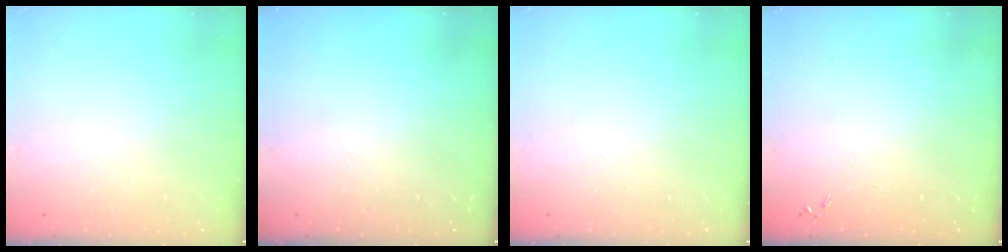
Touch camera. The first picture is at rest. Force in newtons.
{"total": 0.0}
{"total": 0.0}
{"total": 0.0}